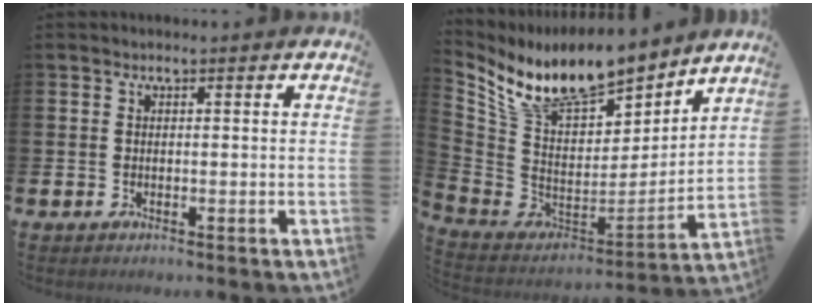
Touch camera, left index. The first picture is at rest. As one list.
[{"total": 10.6, "force": [9.6, 3.0, 3.2], "torque": [-0.113, -0.064, 0.173]}]